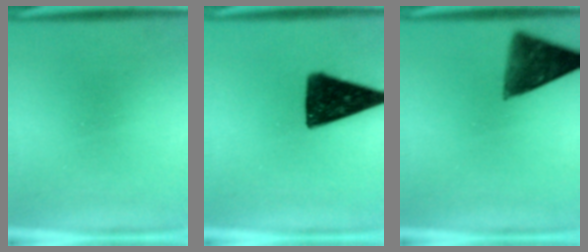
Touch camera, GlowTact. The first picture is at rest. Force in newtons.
{"total": 15.4}
{"total": 9.5}